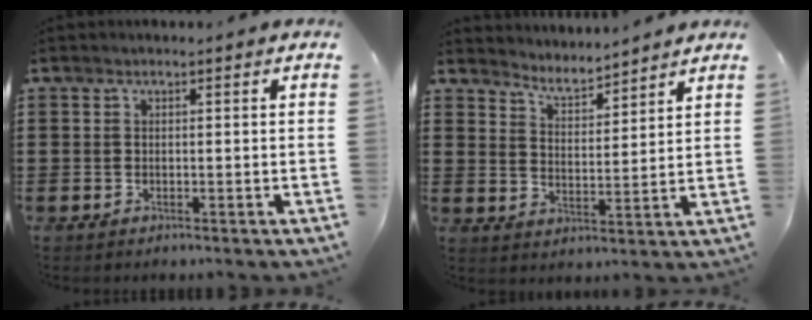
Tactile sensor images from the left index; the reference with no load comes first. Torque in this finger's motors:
{"motor_torque": [-0.05, 0.33, 0.00, 0.00]}